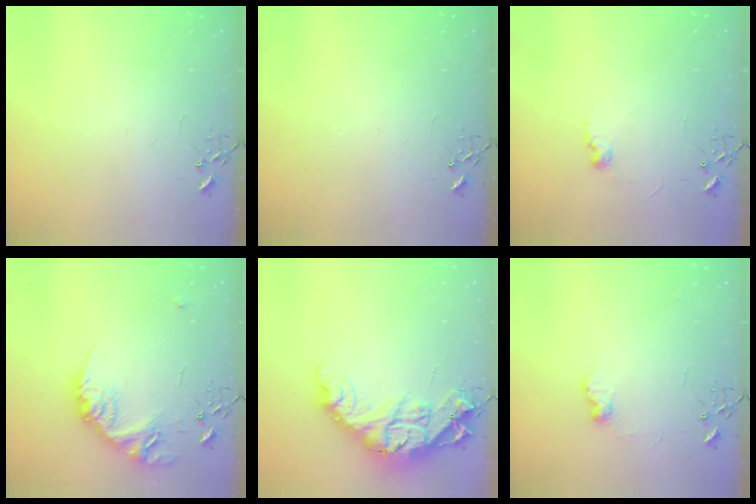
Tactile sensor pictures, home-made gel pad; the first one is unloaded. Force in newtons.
{"total": 0.0}
{"total": 7.0, "press": 7.0, "slide": 0.6}
{"total": 17.6, "press": 17.6, "slide": 0.8}
{"total": 21.4, "press": 21.3, "slide": 2.0}
{"total": 7.6, "press": 7.5, "slide": 0.4}